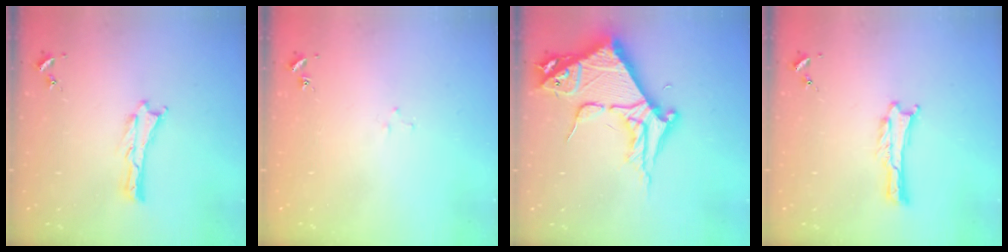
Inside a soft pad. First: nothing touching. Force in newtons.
{"total": 1.6, "press": 1.6, "slide": 0.1}
{"total": 10.1, "press": 10.0, "slide": 1.1}
{"total": 0.0}